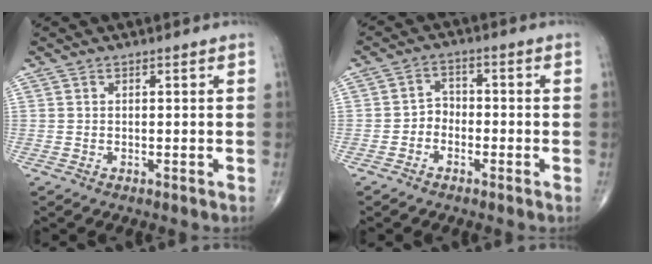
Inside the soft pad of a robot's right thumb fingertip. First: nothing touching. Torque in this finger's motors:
{"motor_torque": [-0.28, 0.04, 0.08, 0.26, 0.06]}